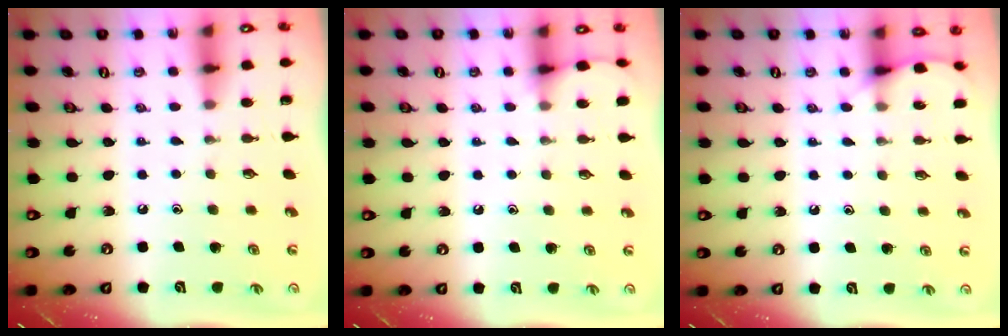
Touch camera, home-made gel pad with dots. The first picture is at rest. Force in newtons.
{"total": 3.8, "press": 3.8, "slide": 0.5}
{"total": 6.9, "press": 6.9, "slide": 0.7}